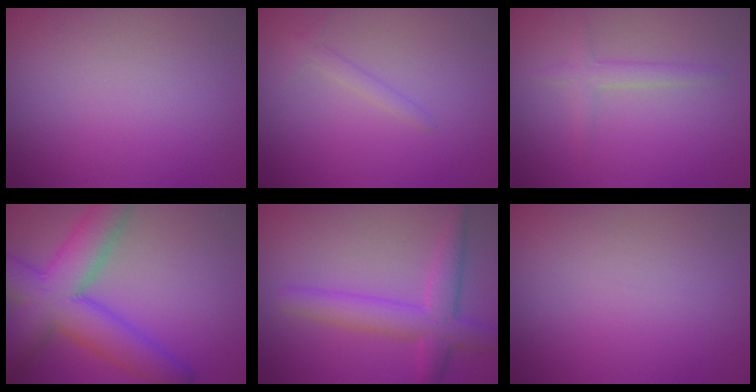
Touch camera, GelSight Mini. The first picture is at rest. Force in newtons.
{"total": 1.1, "press": 1.1, "slide": 0.1}
{"total": 1.6, "press": 1.6, "slide": 0.1}
{"total": 9.2, "press": 9.2, "slide": 0.3}
{"total": 4.5, "press": 4.5, "slide": 0.1}
{"total": 0.0}